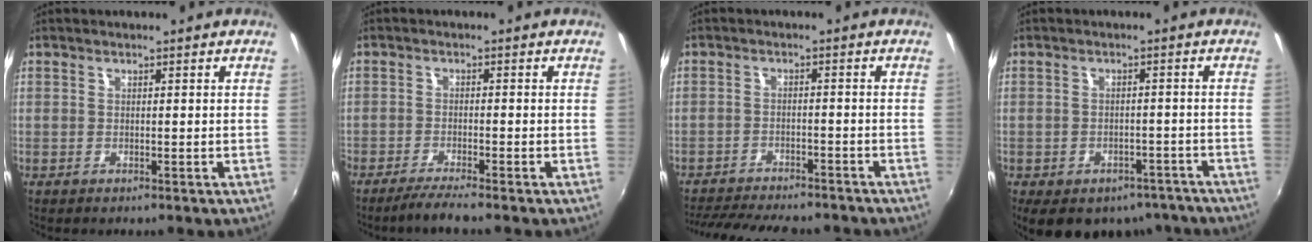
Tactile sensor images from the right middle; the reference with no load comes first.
{"total": 4.0, "force": [-3.4, -0.5, 2.1], "torque": [-0.059, -0.009, -0.063]}
{"total": 15.3, "force": [-13.3, 3.7, 6.5], "torque": [-0.139, -0.024, -0.192]}
{"total": 14.5, "force": [-10.2, 8.3, 6.2], "torque": [-0.130, -0.009, -0.119]}